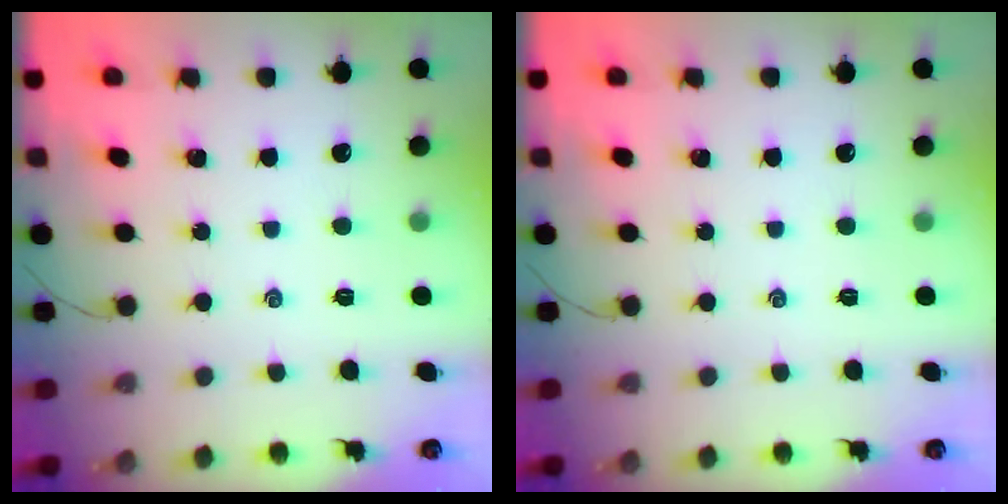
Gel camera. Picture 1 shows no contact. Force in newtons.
{"total": 0.0}